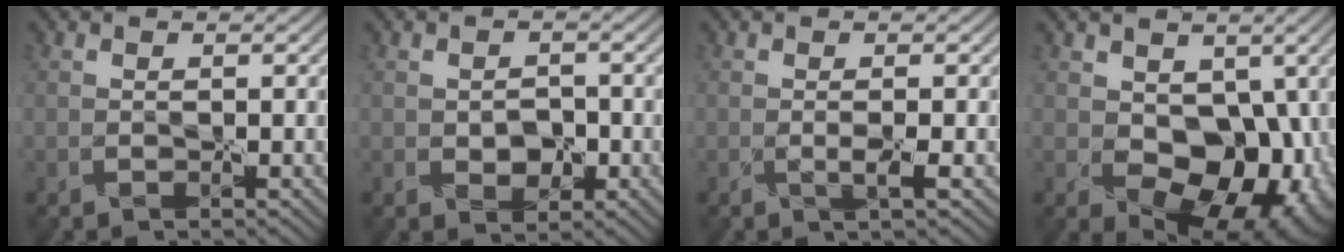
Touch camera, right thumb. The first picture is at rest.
{"total": 1.1, "force": [-0.3, 1.0, 0.2], "torque": [0.002, 0.002, -0.008]}
{"total": 1.0, "force": [0.1, -1.0, 0.1], "torque": [0.002, 0.003, 0.002]}
{"total": 10.9, "force": [-0.7, 7.9, 7.5], "torque": [-0.069, -0.024, 0.004]}